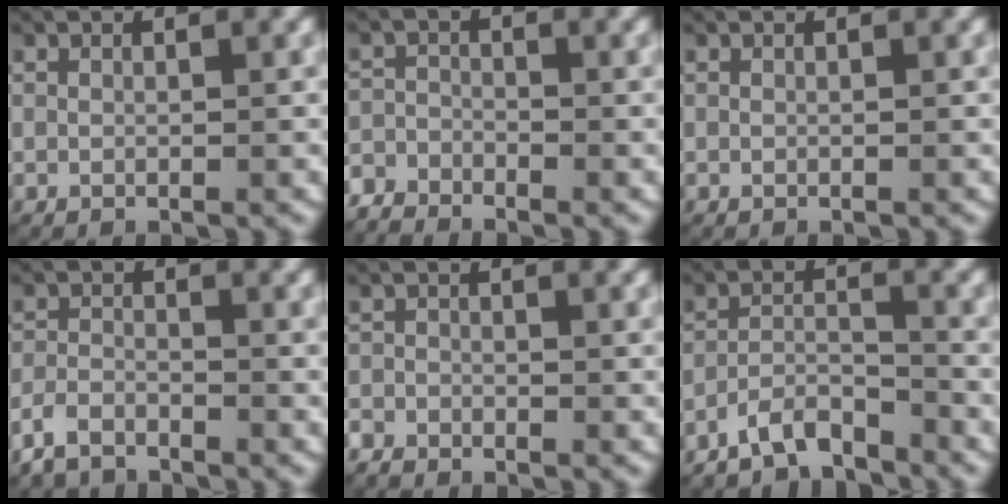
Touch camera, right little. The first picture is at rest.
{"total": 3.4, "force": [-2.7, 2.0, 0.4], "torque": [-0.021, -0.017, -0.049]}
{"total": 0.0}
{"total": 3.4, "force": [-2.8, 1.7, 0.8], "torque": [-0.031, -0.011, -0.049]}
{"total": 2.0, "force": [-1.5, 1.3, 0.1], "torque": [-0.013, -0.011, -0.028]}
{"total": 5.7, "force": [-5.2, 2.0, 1.3], "torque": [-0.024, -0.012, -0.093]}